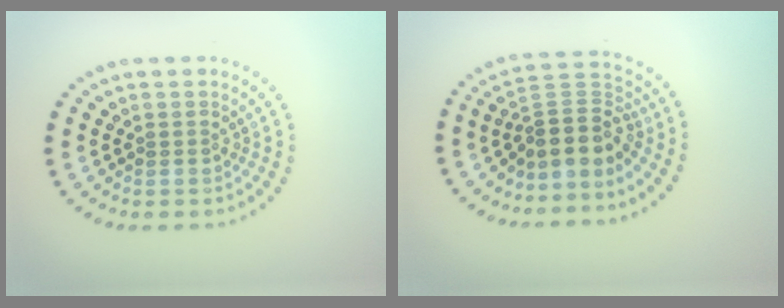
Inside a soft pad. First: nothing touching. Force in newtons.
{"total": 4.1, "press": 3.0, "slide": 2.8}